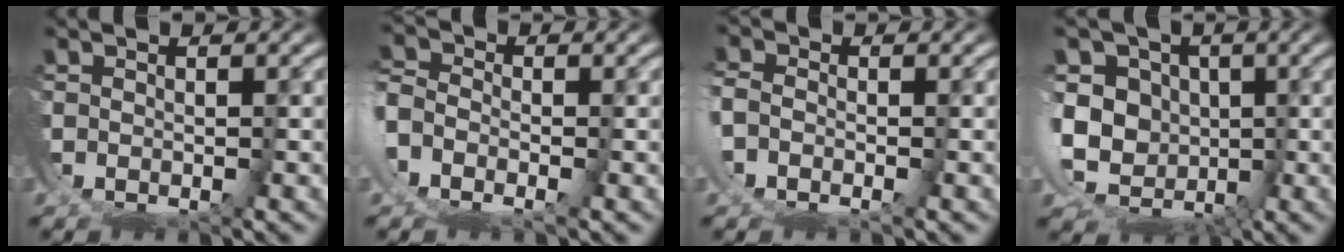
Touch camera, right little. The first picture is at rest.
{"total": 2.6, "force": [-1.1, 2.0, 1.1], "torque": [-0.026, 0.001, -0.028]}
{"total": 1.1, "force": [-0.8, 0.5, 0.6], "torque": [-0.016, -0.001, -0.016]}
{"total": 14.0, "force": [-1.4, 12.4, 6.3], "torque": [-0.160, -0.054, -0.020]}